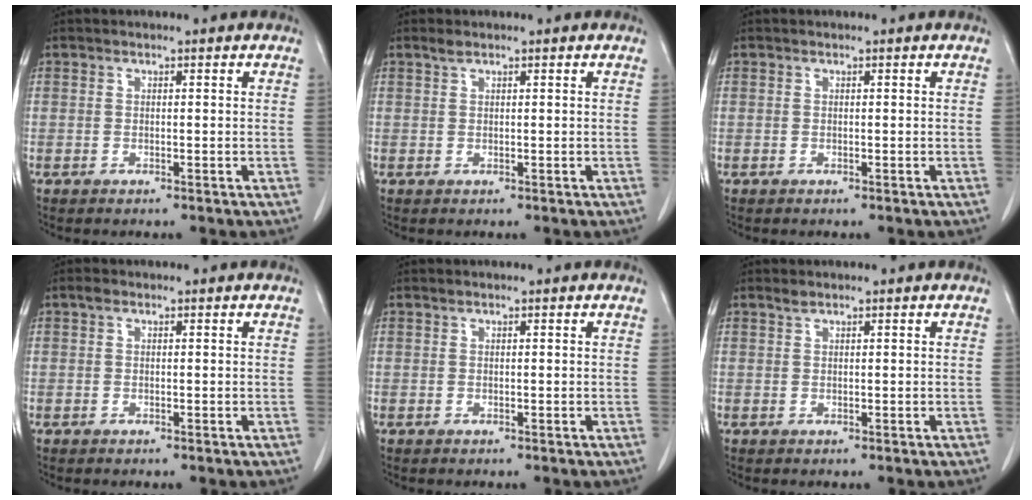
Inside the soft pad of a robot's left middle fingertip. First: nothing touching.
{"total": 0.8, "force": [0.7, 0.1, 0.4], "torque": [-0.015, 0.004, 0.016]}
{"total": 0.0}
{"total": 0.7, "force": [0.4, 0.4, 0.4], "torque": [-0.011, 0.010, 0.006]}
{"total": 0.0}
{"total": 0.7, "force": [0.6, 0.1, 0.2], "torque": [-0.011, 0.002, 0.015]}